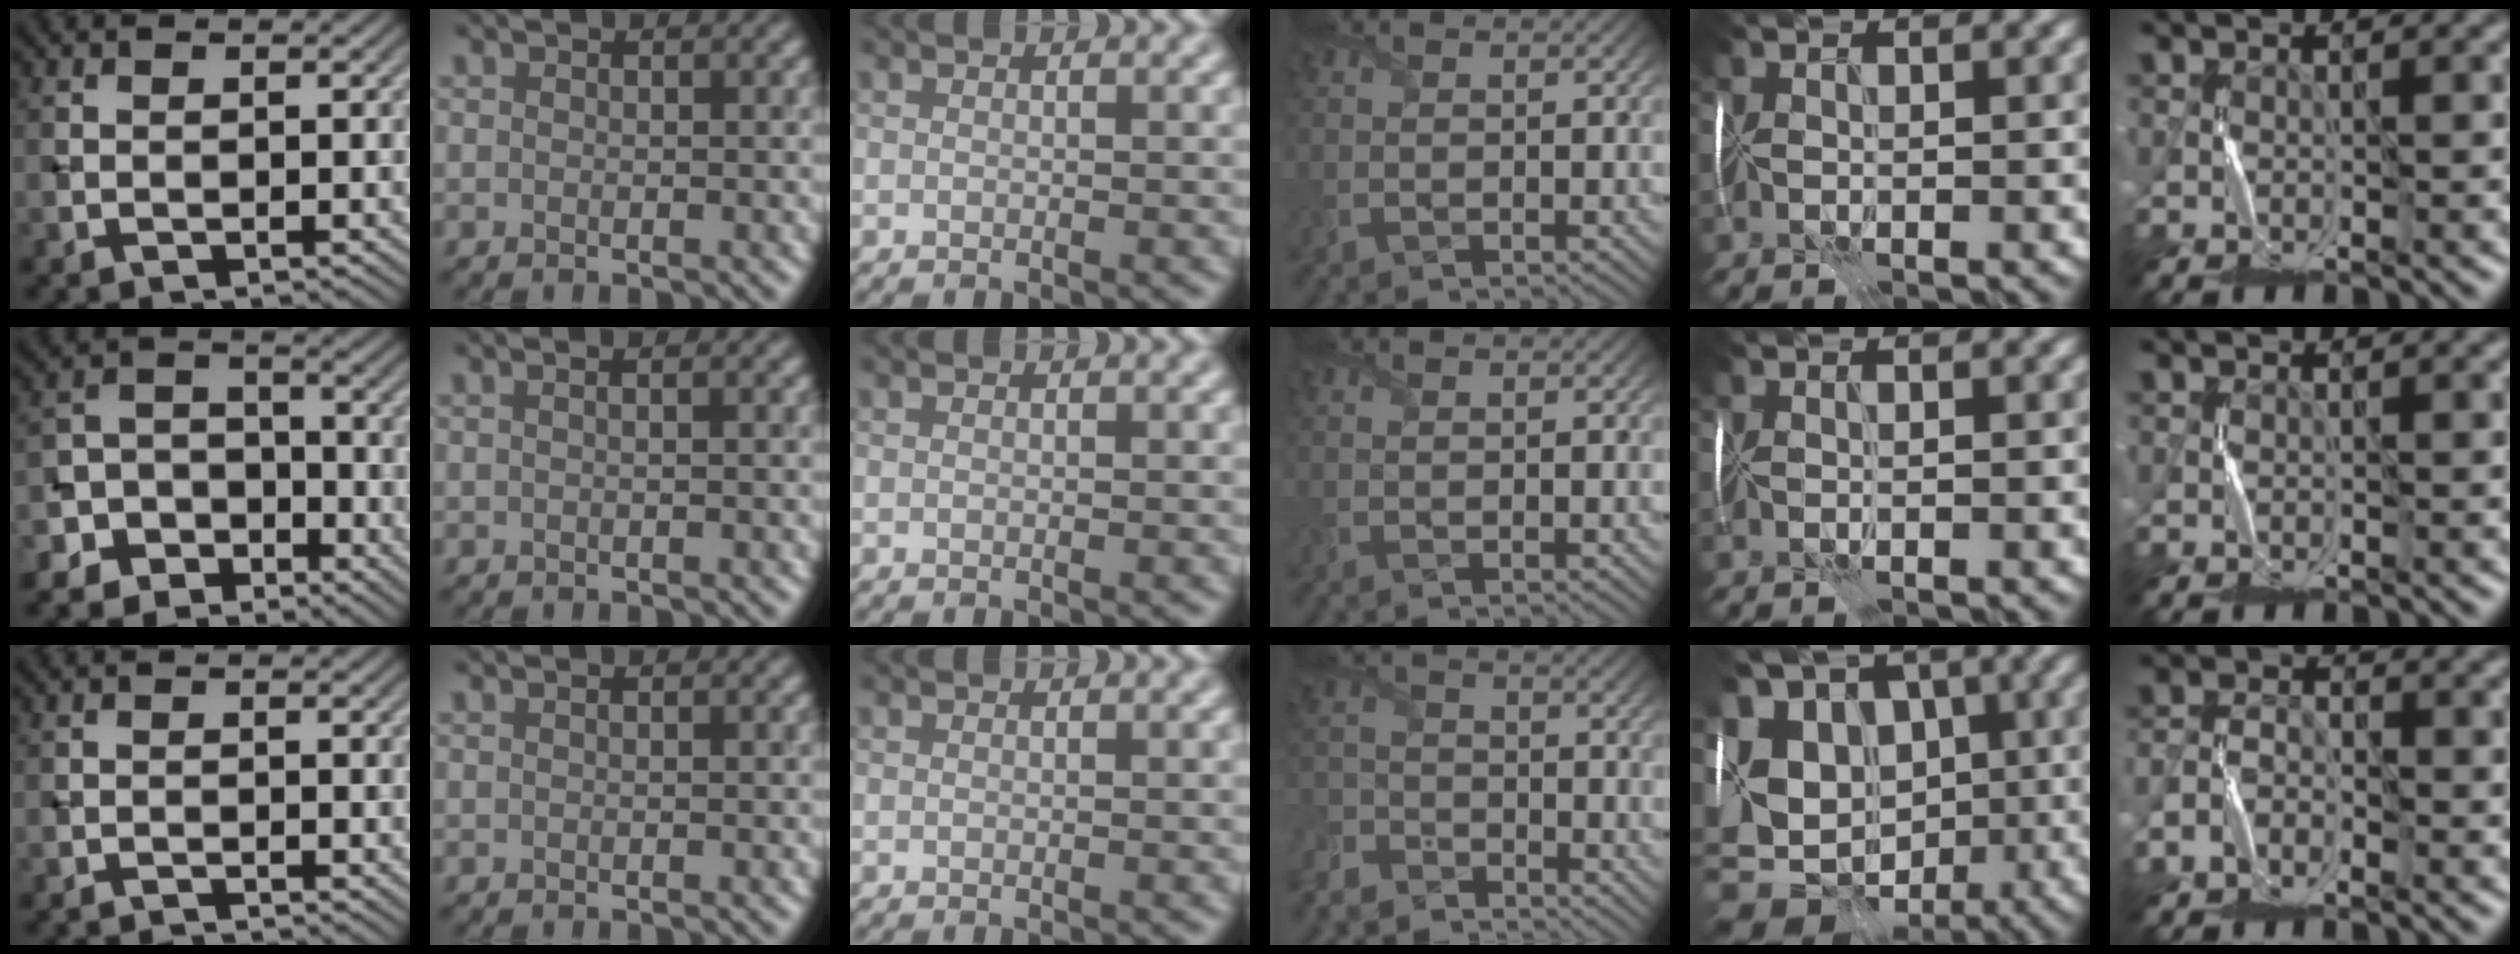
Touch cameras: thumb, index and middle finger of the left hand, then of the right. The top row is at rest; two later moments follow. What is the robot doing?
{"motion": "fold", "object": "memory foam"}